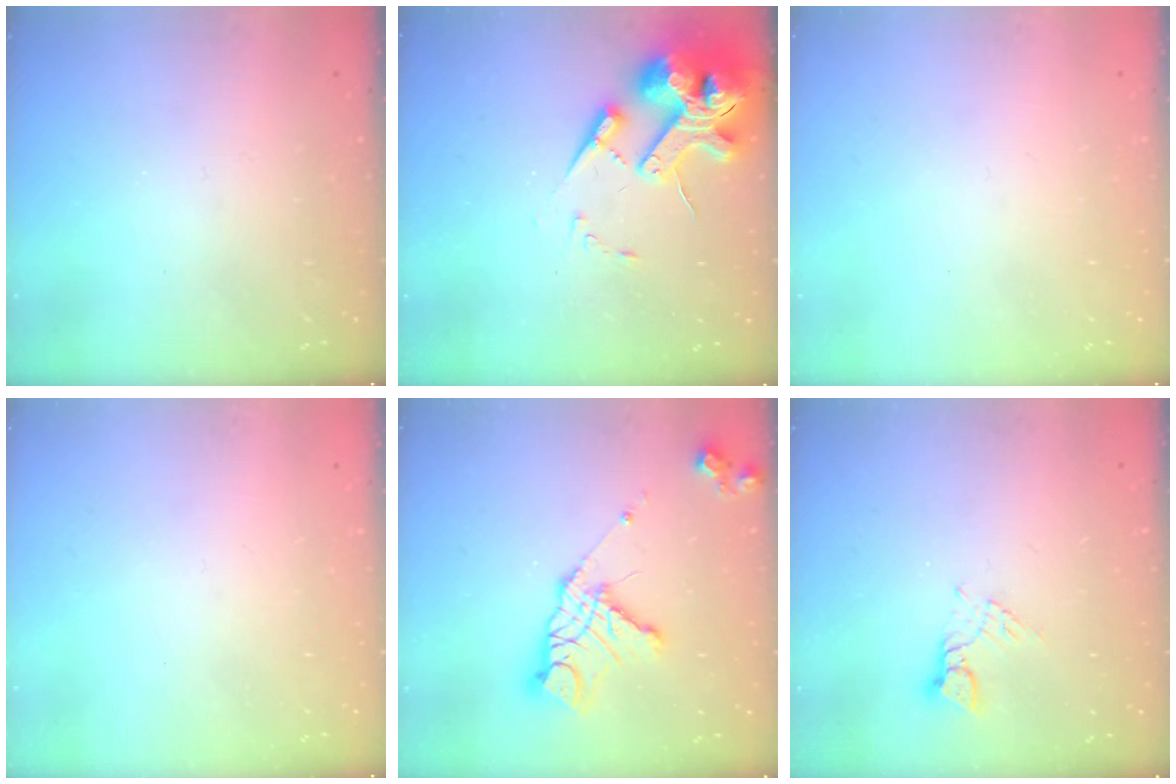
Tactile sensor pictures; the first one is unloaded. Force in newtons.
{"total": 17.8, "press": 17.6, "slide": 2.6}
{"total": 0.0}
{"total": 0.0}
{"total": 14.5, "press": 14.5, "slide": 1.4}
{"total": 2.6, "press": 2.6, "slide": 0.3}